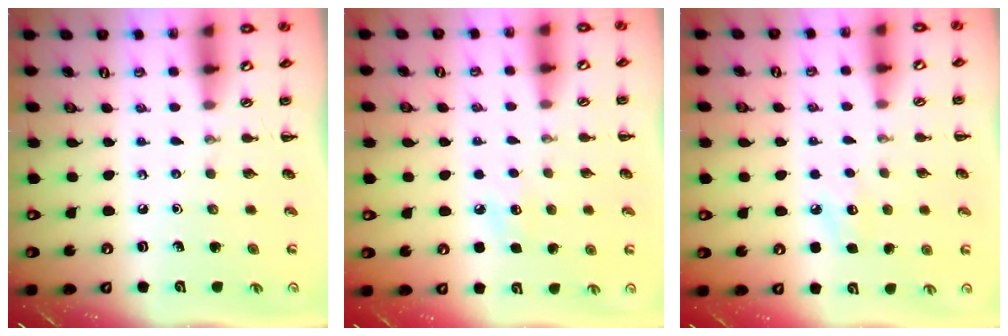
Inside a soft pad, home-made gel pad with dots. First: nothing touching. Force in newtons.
{"total": 6.1, "press": 6.0, "slide": 1.5}
{"total": 6.7, "press": 6.5, "slide": 1.6}